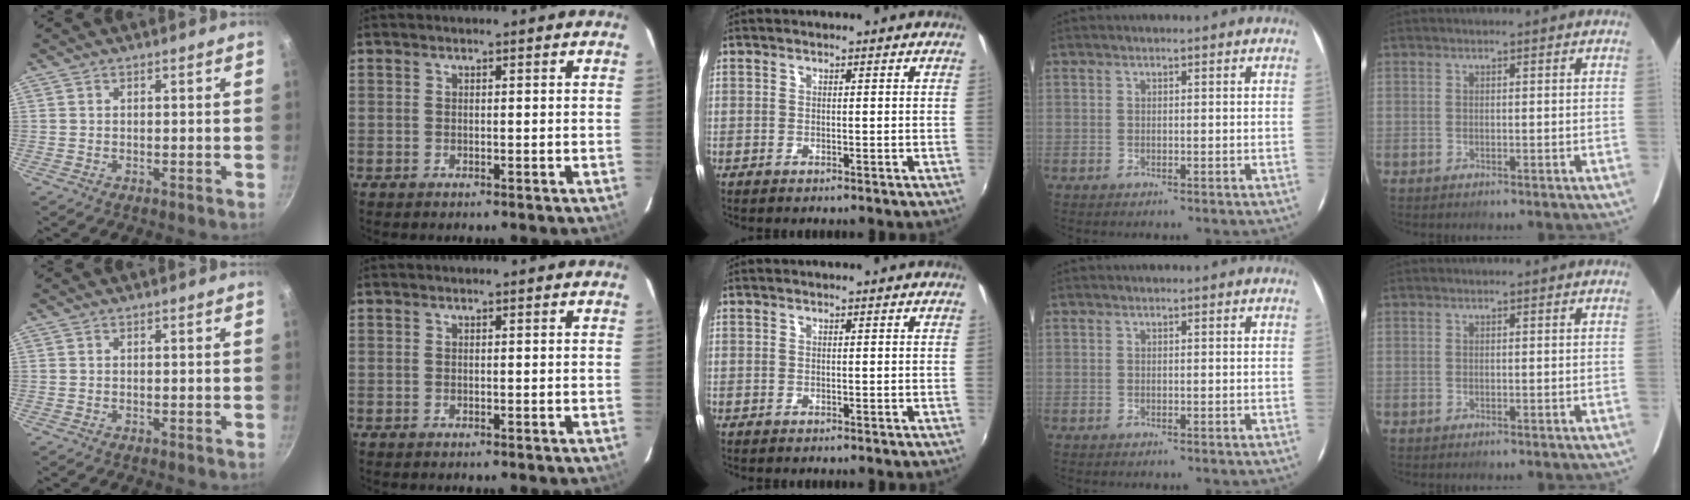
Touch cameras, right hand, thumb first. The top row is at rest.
{}